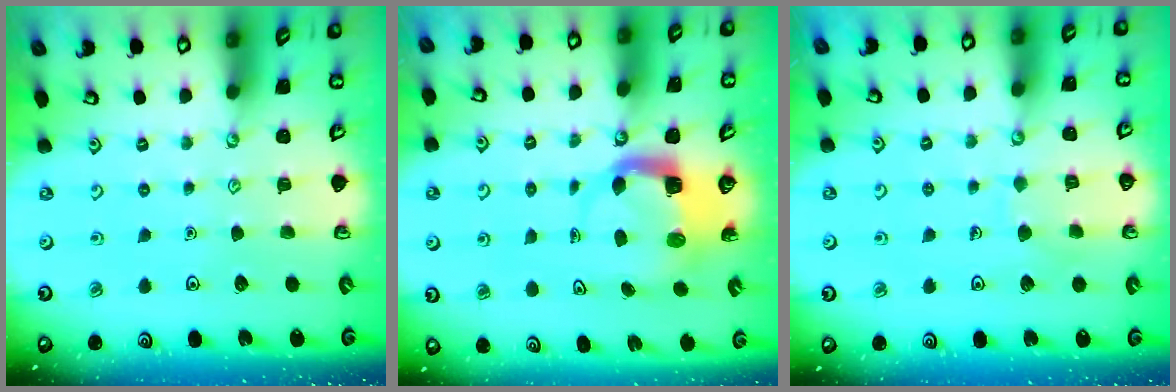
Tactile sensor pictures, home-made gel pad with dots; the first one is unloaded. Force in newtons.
{"total": 5.2, "press": 5.1, "slide": 0.8}
{"total": 5.7, "press": 5.7, "slide": 0.2}